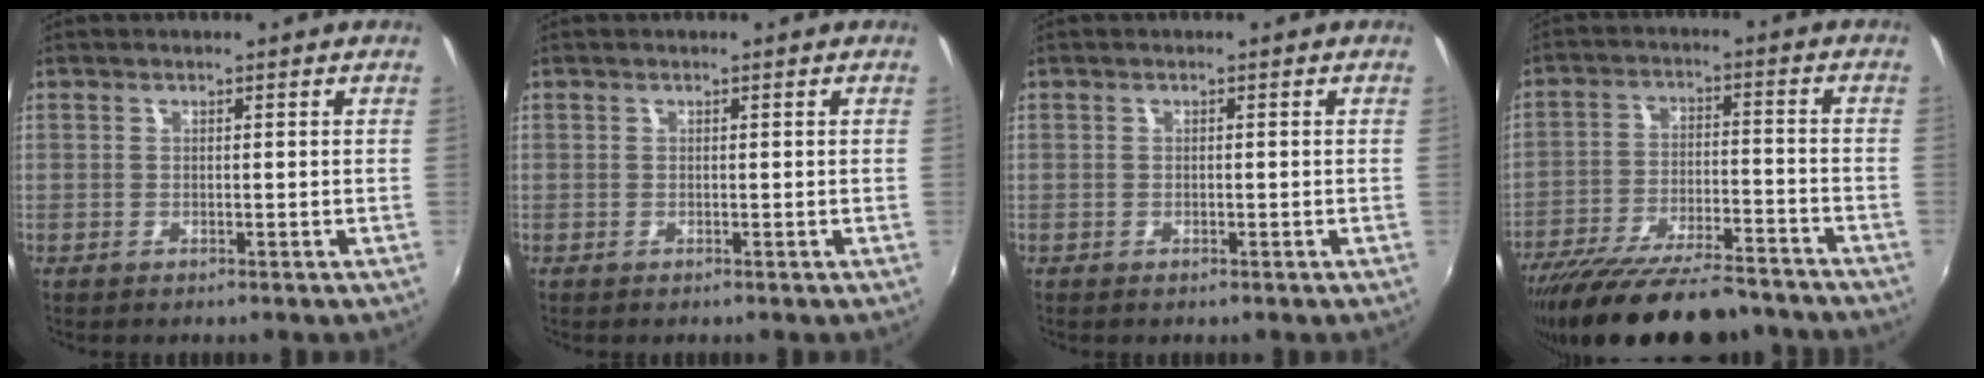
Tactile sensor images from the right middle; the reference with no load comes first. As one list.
[{"total": 0.0}, {"total": 0.0}, {"total": 22.5, "force": [-19.2, 5.2, 10.5], "torque": [-0.199, -0.038, -0.286]}]